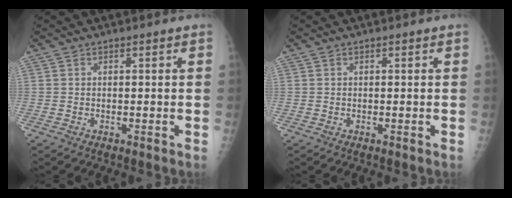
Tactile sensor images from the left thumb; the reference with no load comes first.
{"total": 0.0}